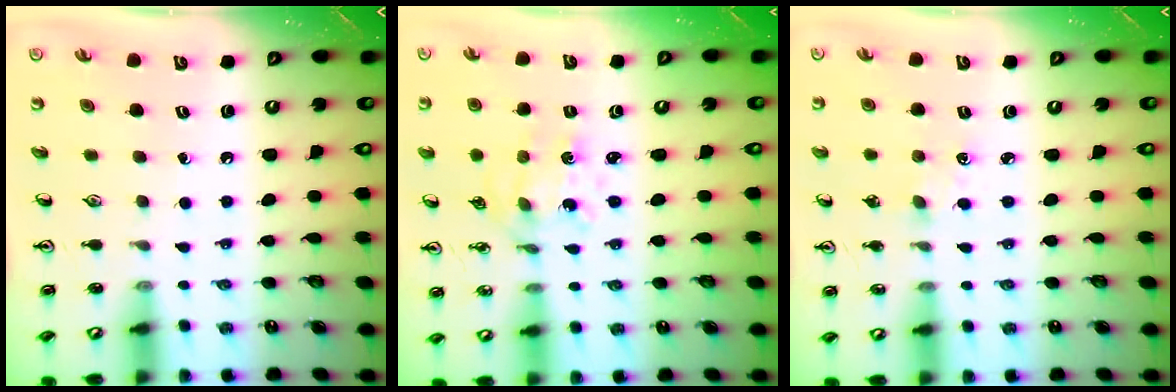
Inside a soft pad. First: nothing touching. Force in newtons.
{"total": 2.6, "press": 2.4, "slide": 0.9}
{"total": 3.3, "press": 3.3, "slide": 0.5}